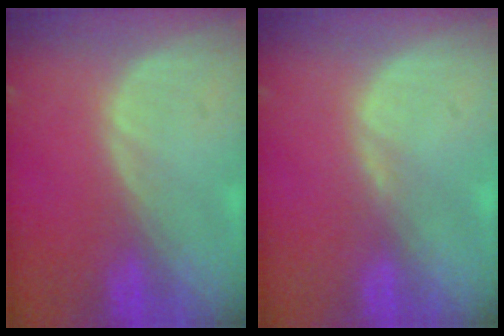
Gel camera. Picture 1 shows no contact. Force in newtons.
{"total": 0.7, "press": 0.7, "slide": 0.2}